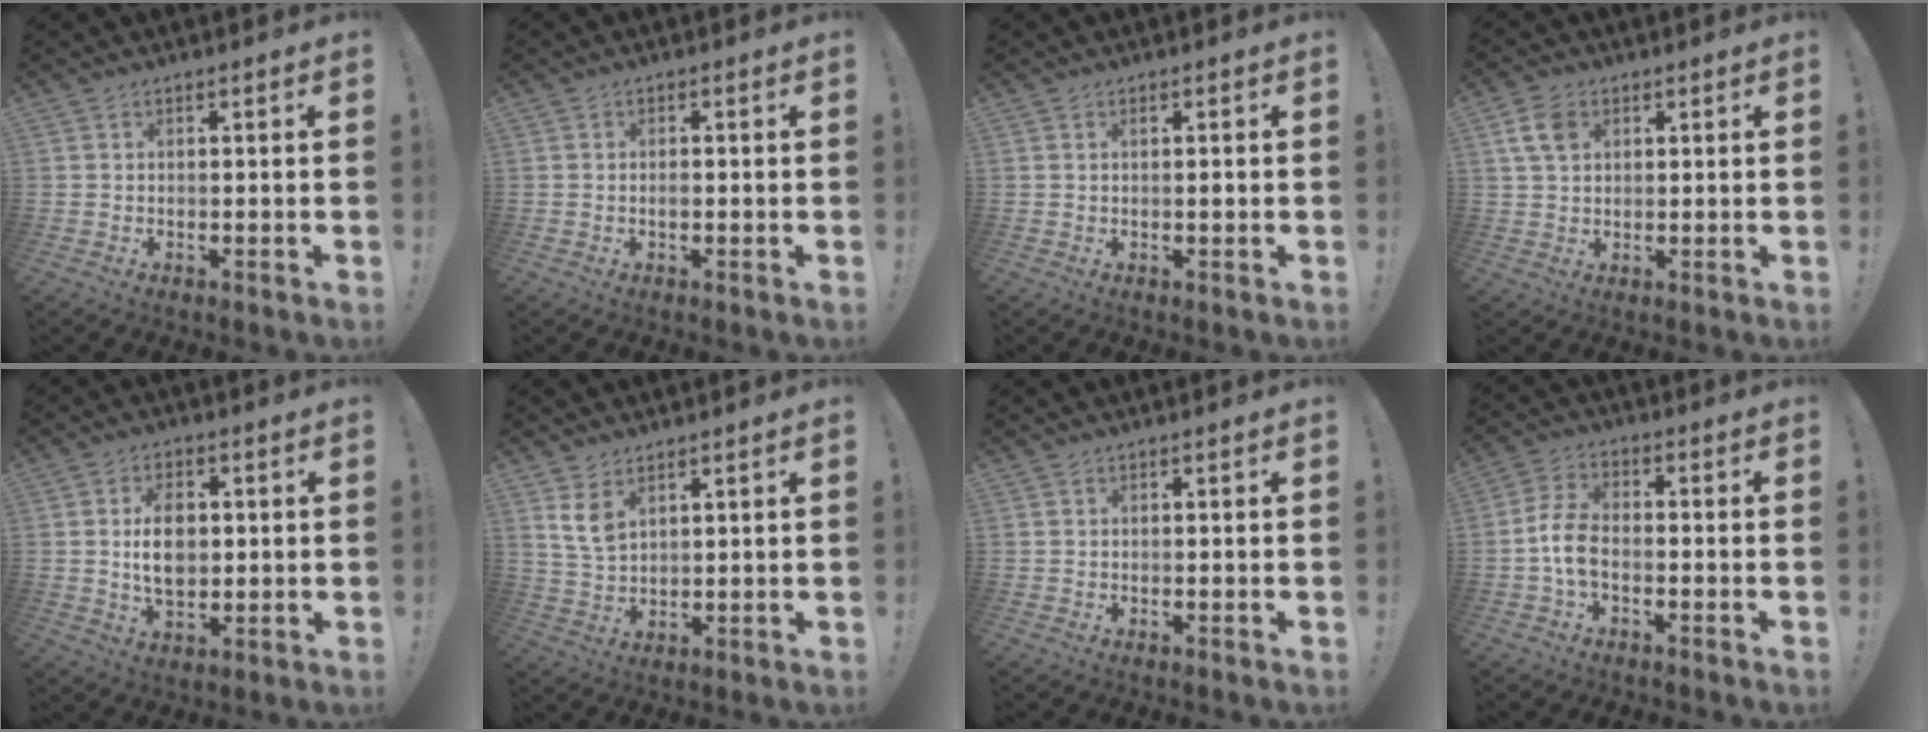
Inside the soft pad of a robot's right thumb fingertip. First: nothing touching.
{"total": 1.1, "force": [-0.6, 0.5, 0.8], "torque": [-0.008, -0.002, -0.012]}
{"total": 0.7, "force": [0.0, 0.3, 0.6], "torque": [-0.006, 0.000, -0.002]}
{"total": 7.1, "force": [2.5, 4.9, 4.5], "torque": [-0.080, 0.003, 0.052]}
{"total": 10.0, "force": [0.8, 6.6, 7.5], "torque": [-0.115, -0.001, 0.014]}
{"total": 6.2, "force": [3.8, 3.4, 3.6], "torque": [-0.063, -0.023, 0.068]}
{"total": 0.0}
{"total": 8.1, "force": [-2.4, 4.4, 6.4], "torque": [-0.136, 0.007, -0.042]}